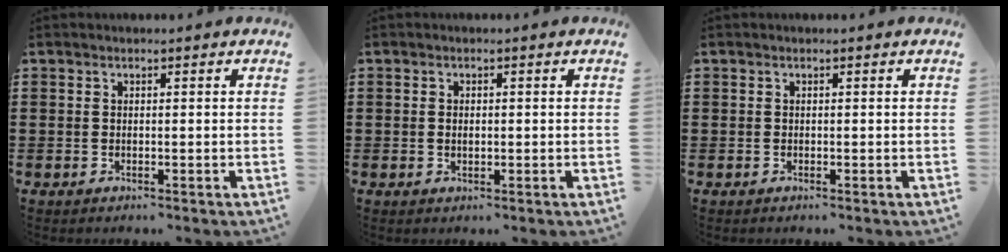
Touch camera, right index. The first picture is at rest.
{"total": 1.1, "force": [0.0, 0.6, 0.9], "torque": [-0.019, 0.003, -0.001]}
{"total": 0.0}